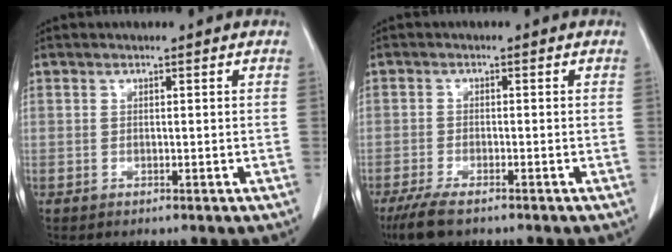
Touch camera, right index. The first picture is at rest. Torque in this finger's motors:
{"motor_torque": [0.26, -0.23, 0.08, 0.05]}